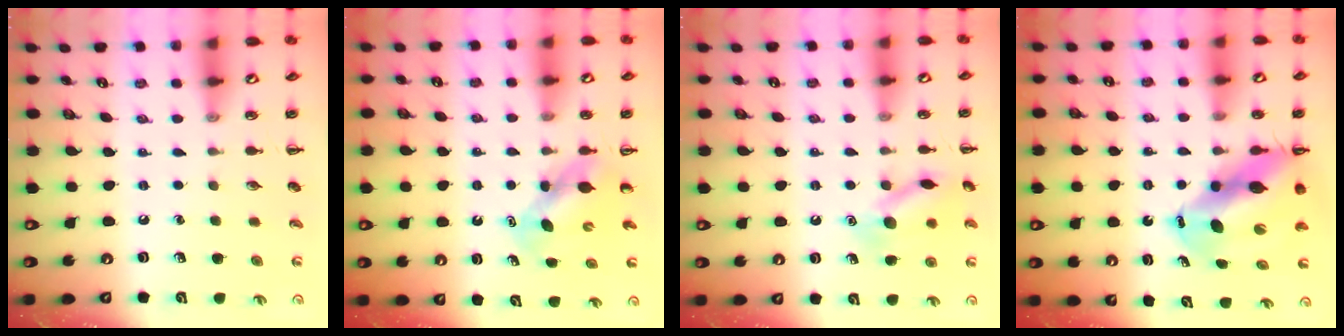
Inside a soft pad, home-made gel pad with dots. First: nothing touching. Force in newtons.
{"total": 5.6, "press": 5.6, "slide": 0.8}
{"total": 11.9, "press": 11.9, "slide": 0.6}
{"total": 13.7, "press": 13.1, "slide": 3.9}